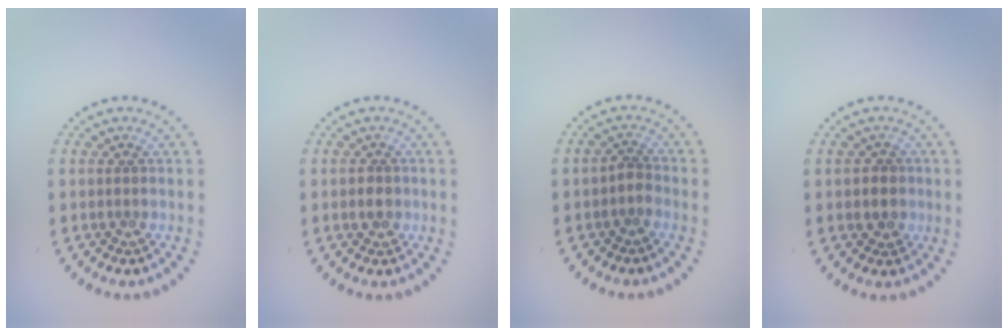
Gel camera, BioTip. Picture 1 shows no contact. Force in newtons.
{"total": 1.0, "press": 1.0, "slide": 0.1}
{"total": 1.1, "press": 1.0, "slide": 0.5}
{"total": 1.9, "press": 1.8, "slide": 0.4}